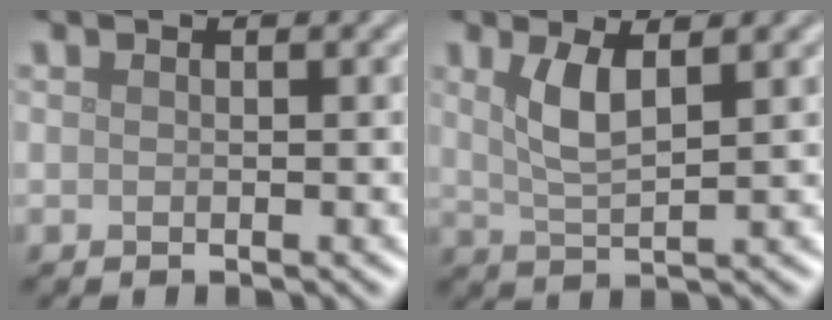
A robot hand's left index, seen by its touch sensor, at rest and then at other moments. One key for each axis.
{"total": 3.3, "fx": 1.4, "fy": 0.9, "fz": 2.8, "tx": -0.058, "ty": -0.004, "tz": 0.029}